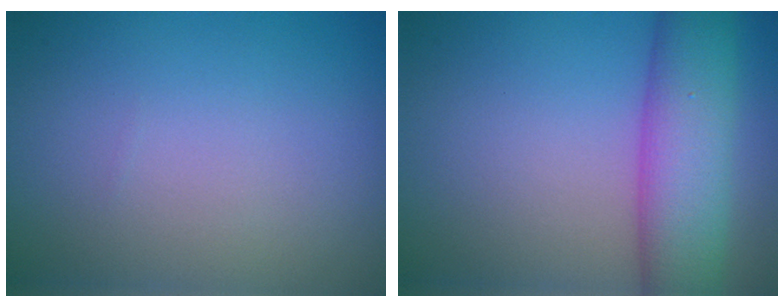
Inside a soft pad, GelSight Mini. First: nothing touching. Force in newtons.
{"total": 7.9, "press": 7.9, "slide": 0.4}